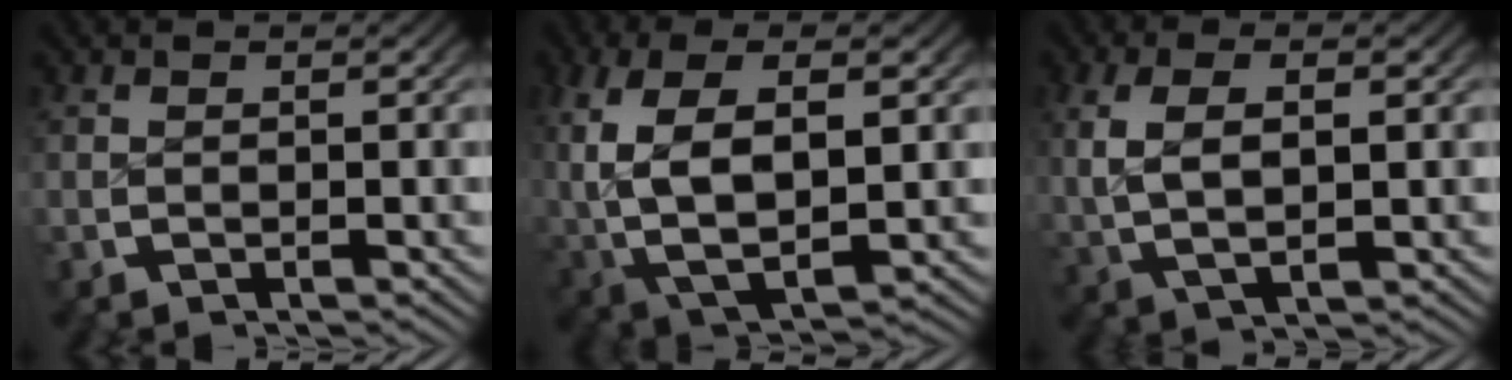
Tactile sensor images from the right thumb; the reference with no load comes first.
{"total": 10.3, "force": [-0.2, 6.3, 8.2], "torque": [-0.197, -0.034, 0.025]}
{"total": 5.4, "force": [1.0, 2.9, 4.4], "torque": [-0.094, -0.001, 0.029]}